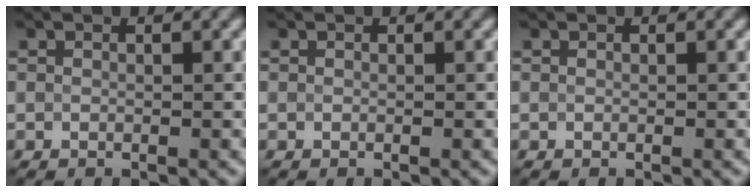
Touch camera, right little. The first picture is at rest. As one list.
[{"total": 0.0}, {"total": 0.0}]